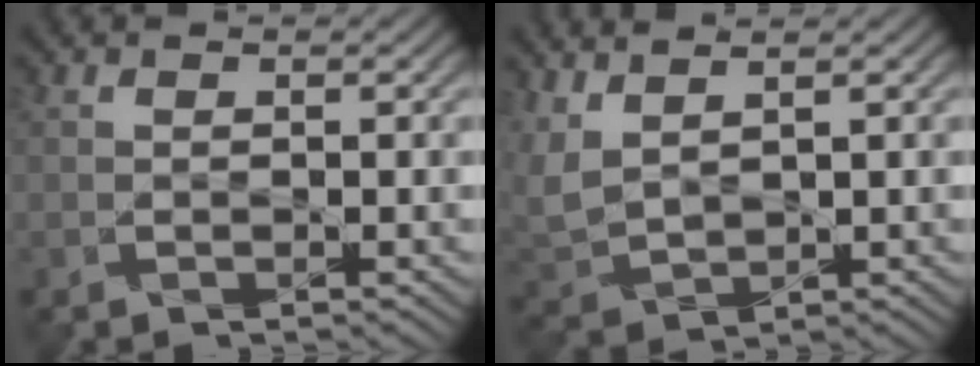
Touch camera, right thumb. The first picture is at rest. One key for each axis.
{"total": 5.3, "fx": 3.1, "fy": 2.3, "fz": 3.6, "tx": -0.125, "ty": 0.006, "tz": 0.072}